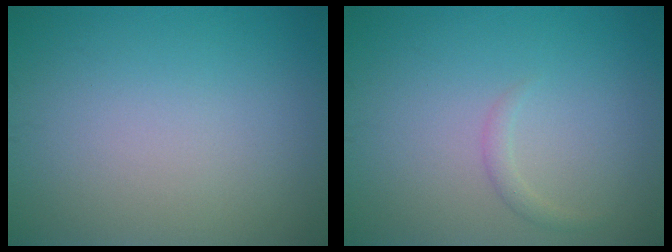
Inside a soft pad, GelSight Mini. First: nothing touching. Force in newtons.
{"total": 1.0, "press": 1.0, "slide": 0.0}